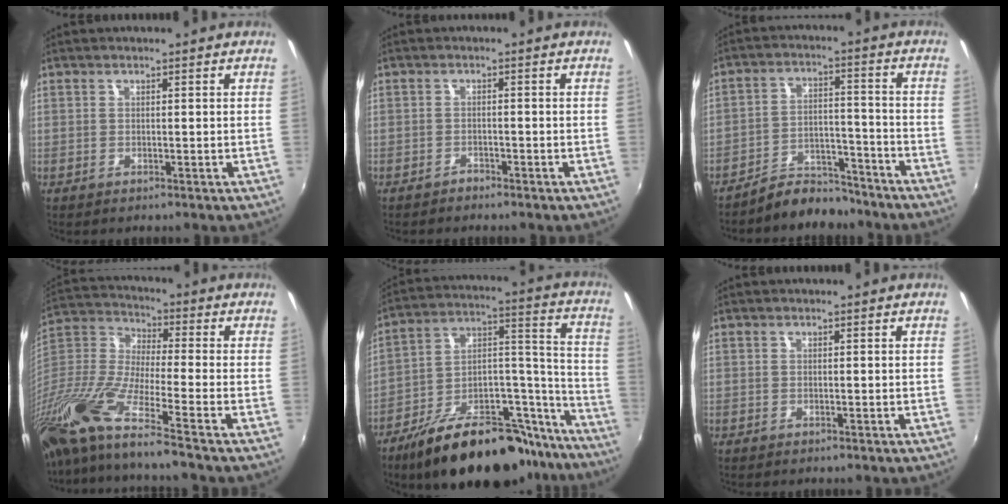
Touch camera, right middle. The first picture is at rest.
{"total": 1.5, "force": [-1.4, 0.5, 0.1], "torque": [-0.008, 0.001, -0.023]}
{"total": 8.9, "force": [-8.2, 3.2, 1.4], "torque": [-0.035, 0.028, -0.122]}
{"total": 17.9, "force": [-13.4, -0.1, 11.8], "torque": [-0.226, -0.044, -0.268]}
{"total": 27.2, "force": [-19.8, 11.6, 14.6], "torque": [-0.197, 0.055, -0.283]}
{"total": 0.0}